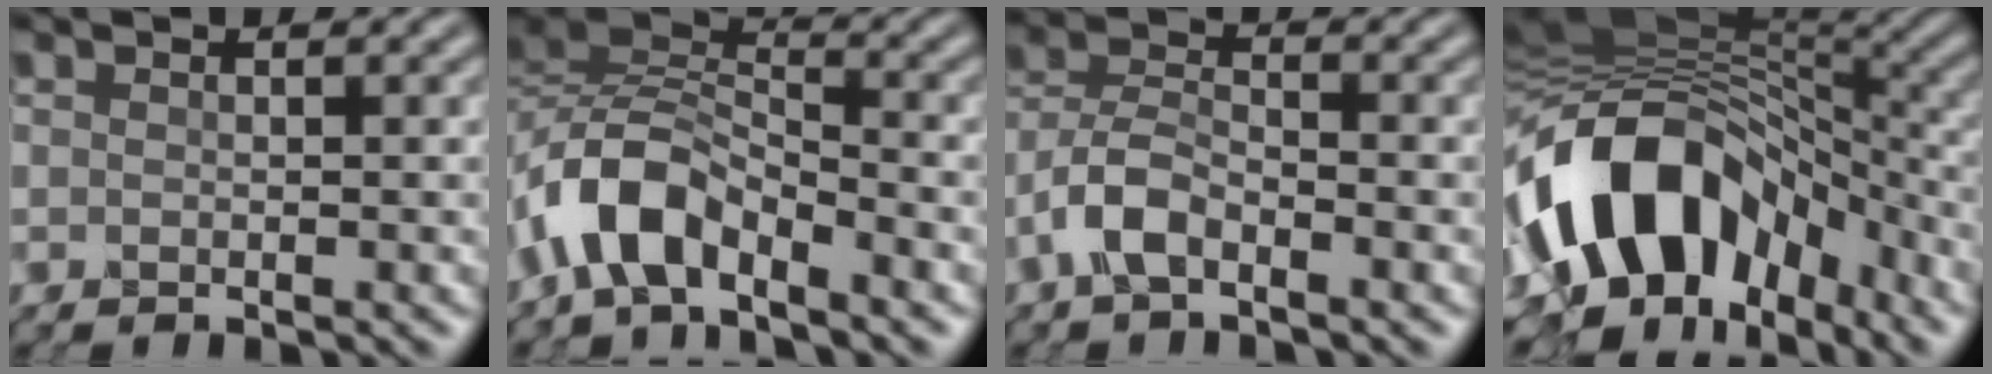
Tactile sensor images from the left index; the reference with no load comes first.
{"total": 5.2, "force": [-3.3, 2.1, 3.5], "torque": [-0.068, 0.012, -0.072]}
{"total": 3.6, "force": [-2.4, 1.3, 2.4], "torque": [-0.056, 0.013, -0.056]}
{"total": 13.9, "force": [-4.9, 9.0, 9.4], "torque": [-0.177, 0.016, -0.086]}